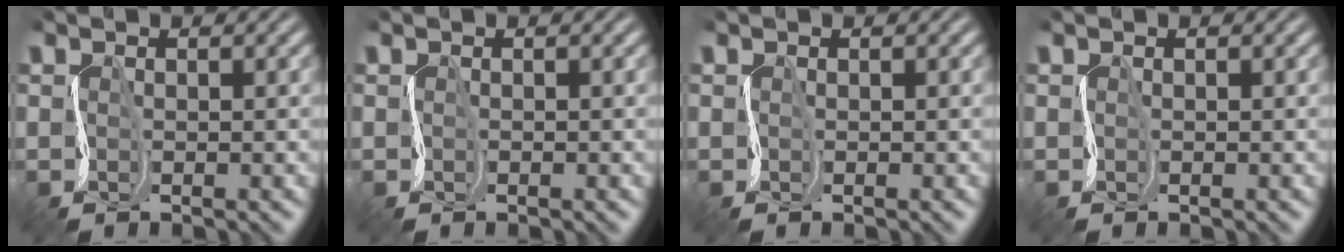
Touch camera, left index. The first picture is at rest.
{"total": 0.0}
{"total": 0.0}
{"total": 0.0}